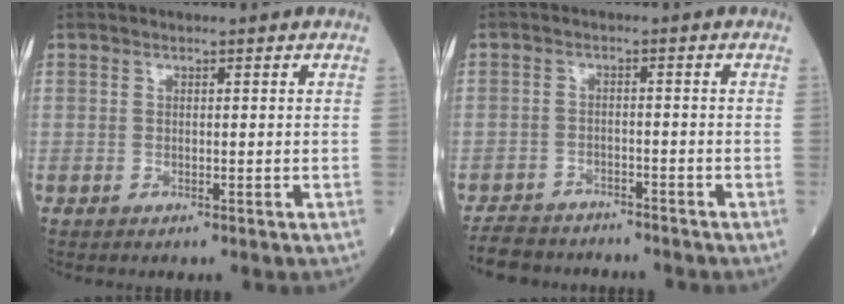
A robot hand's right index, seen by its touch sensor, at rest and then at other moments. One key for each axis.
{"total": 6.7, "fx": -6.2, "fy": 2.3, "fz": 0.9, "tx": -0.012, "ty": -0.009, "tz": -0.100}